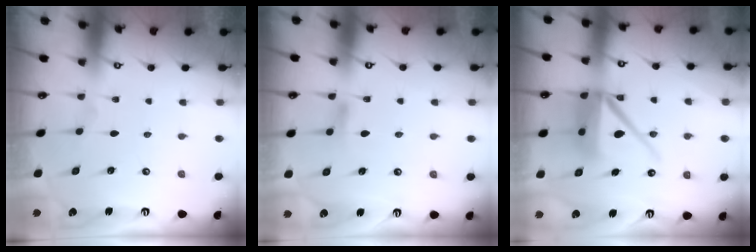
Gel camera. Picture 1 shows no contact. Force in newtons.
{"total": 4.5, "press": 4.5, "slide": 0.5}
{"total": 15.2, "press": 15.1, "slide": 2.1}